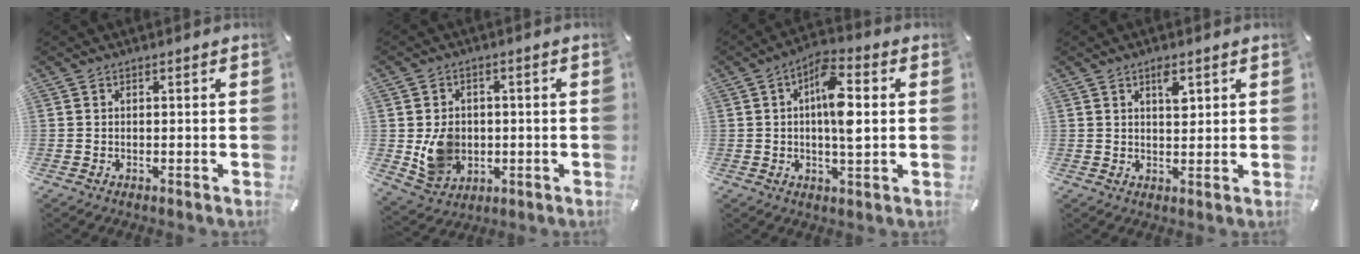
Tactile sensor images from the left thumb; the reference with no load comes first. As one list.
[{"total": 8.7, "force": [-0.5, 7.7, 4.0], "torque": [-0.082, 0.006, -0.006]}, {"total": 10.0, "force": [1.3, 3.8, 9.1], "torque": [-0.152, 0.000, 0.016]}, {"total": 3.9, "force": [1.8, 1.9, 2.8], "torque": [-0.029, -0.009, 0.024]}]